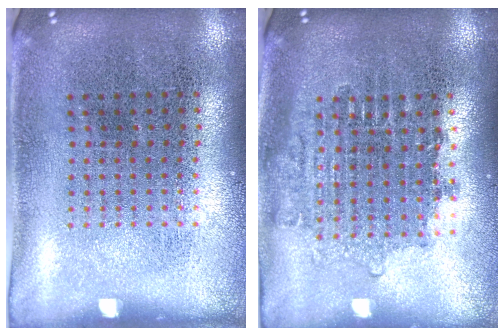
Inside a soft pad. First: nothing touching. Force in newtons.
{"total": 1.6, "press": 1.3, "slide": 0.8}